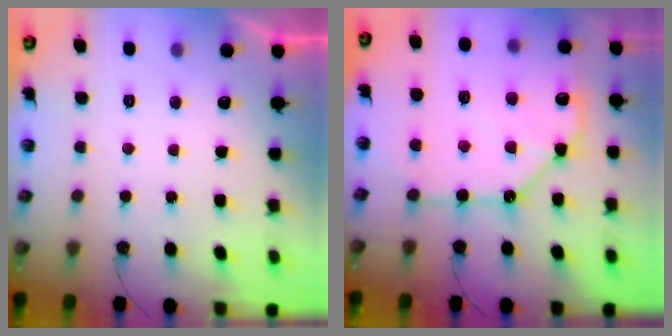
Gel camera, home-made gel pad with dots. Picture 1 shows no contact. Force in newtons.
{"total": 14.0, "press": 14.0, "slide": 1.3}